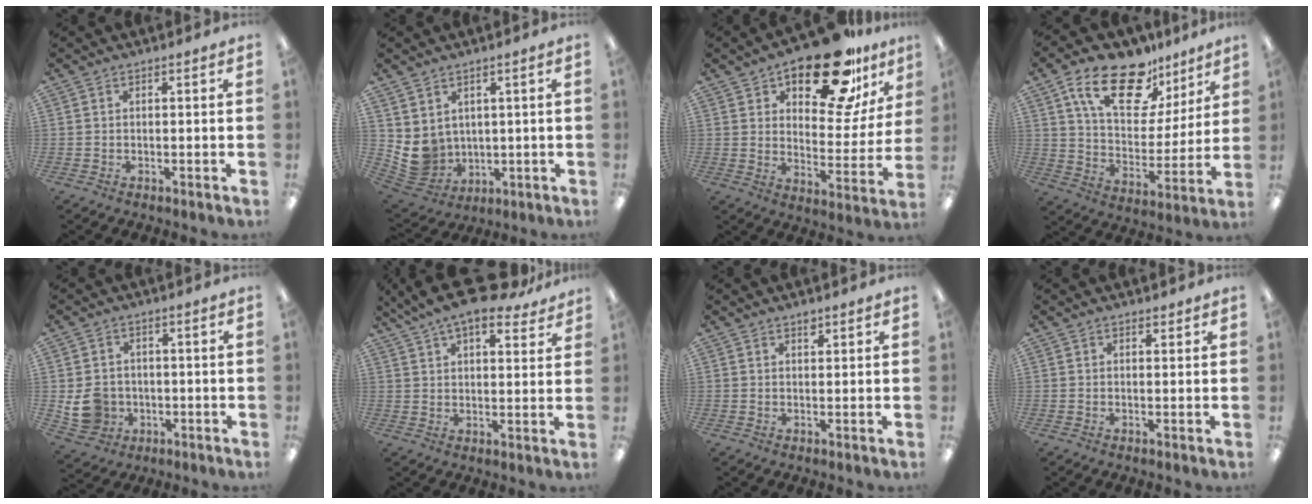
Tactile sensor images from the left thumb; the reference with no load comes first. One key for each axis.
{"total": 6.9, "fx": 2.6, "fy": 6.3, "fz": 1.3, "tx": -0.054, "ty": -0.028, "tz": 0.062}
{"total": 21.8, "fx": 15.4, "fy": 9.0, "fz": 12.6, "tx": -0.176, "ty": -0.094, "tz": 0.252}
{"total": 19.6, "fx": 12.7, "fy": 9.7, "fz": 11.4, "tx": -0.195, "ty": -0.061, "tz": 0.220}
{"total": 7.8, "fx": -1.0, "fy": 7.3, "fz": 2.6, "tx": -0.059, "ty": 0.011, "tz": -0.010}
{"total": 12.0, "fx": 9.2, "fy": 3.7, "fz": 6.8, "tx": -0.119, "ty": -0.040, "tz": 0.164}
{"total": 1.5, "fx": 1.3, "fy": 0.6, "fz": 0.6, "tx": 0.002, "ty": -0.008, "tz": 0.021}
{"total": 0.9, "fx": 0.7, "fy": 0.6, "fz": 0.1, "tx": 0.006, "ty": -0.003, "tz": 0.012}